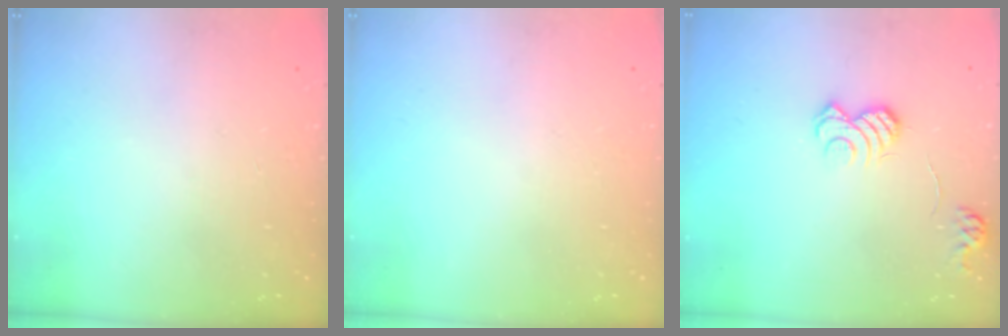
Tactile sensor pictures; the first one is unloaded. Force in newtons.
{"total": 0.0}
{"total": 9.8, "press": 9.7, "slide": 0.7}